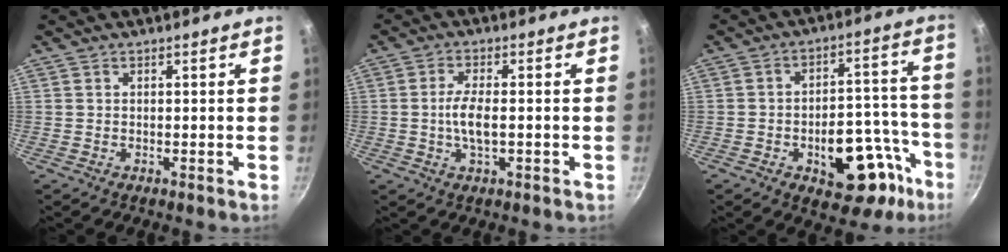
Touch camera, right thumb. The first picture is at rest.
{"total": 5.3, "force": [-0.6, 2.0, 4.9], "torque": [-0.096, 0.006, -0.015]}
{"total": 19.1, "force": [-8.4, 10.7, 13.5], "torque": [-0.102, 0.057, -0.105]}